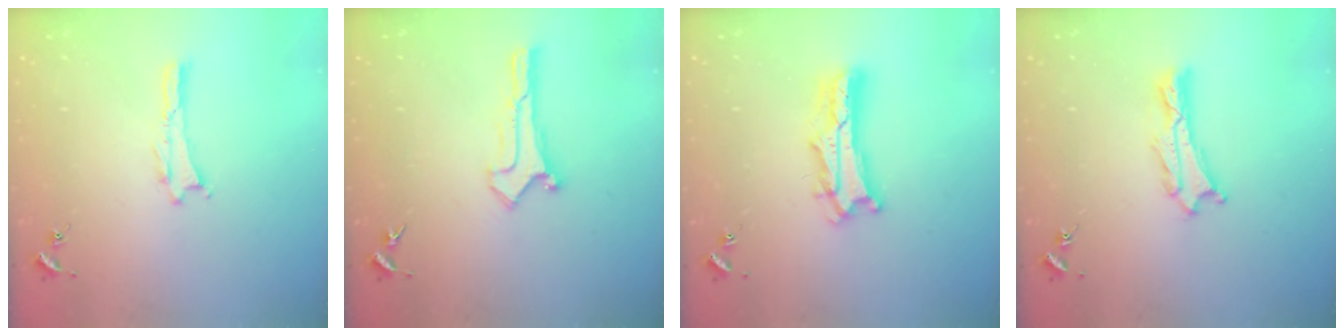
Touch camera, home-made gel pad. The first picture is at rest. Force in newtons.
{"total": 0.0}
{"total": 6.1, "press": 6.1, "slide": 0.5}
{"total": 1.2, "press": 1.2, "slide": 0.2}